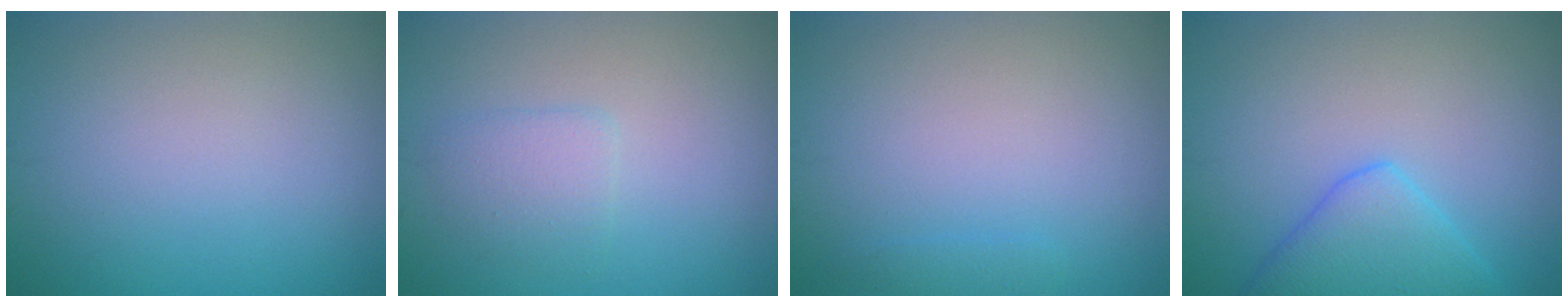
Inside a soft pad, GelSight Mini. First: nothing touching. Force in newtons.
{"total": 2.0, "press": 2.0, "slide": 0.2}
{"total": 0.7, "press": 0.7, "slide": 0.1}
{"total": 4.9, "press": 4.8, "slide": 0.3}